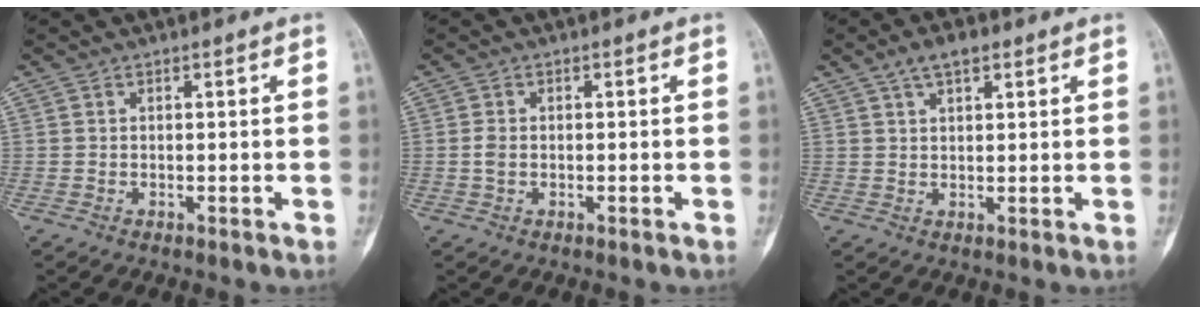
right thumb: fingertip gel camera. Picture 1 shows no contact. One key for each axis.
{"total": 1.6, "fx": -0.3, "fy": 1.0, "fz": 1.2, "tx": -0.033, "ty": 0.004, "tz": -0.007}
{"total": 4.8, "fx": 2.8, "fy": 2.2, "fz": 3.2, "tx": -0.048, "ty": 0.001, "tz": 0.048}